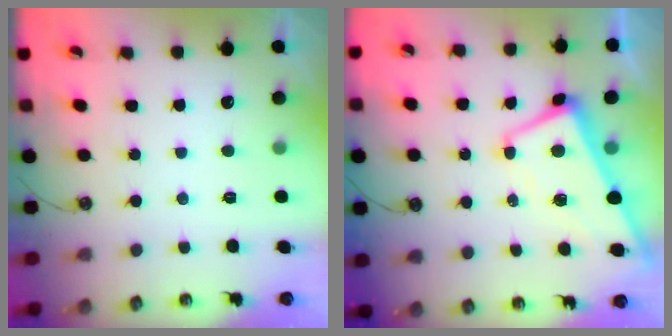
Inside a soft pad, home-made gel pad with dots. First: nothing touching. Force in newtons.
{"total": 1.0, "press": 0.5, "slide": 0.8}